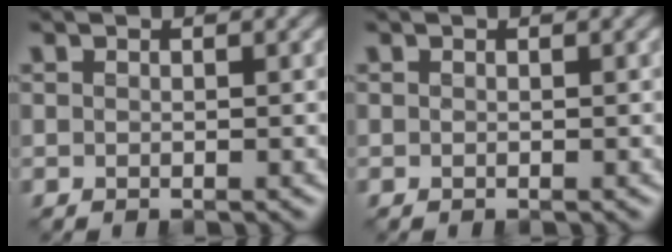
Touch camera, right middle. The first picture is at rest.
{"total": 0.0}